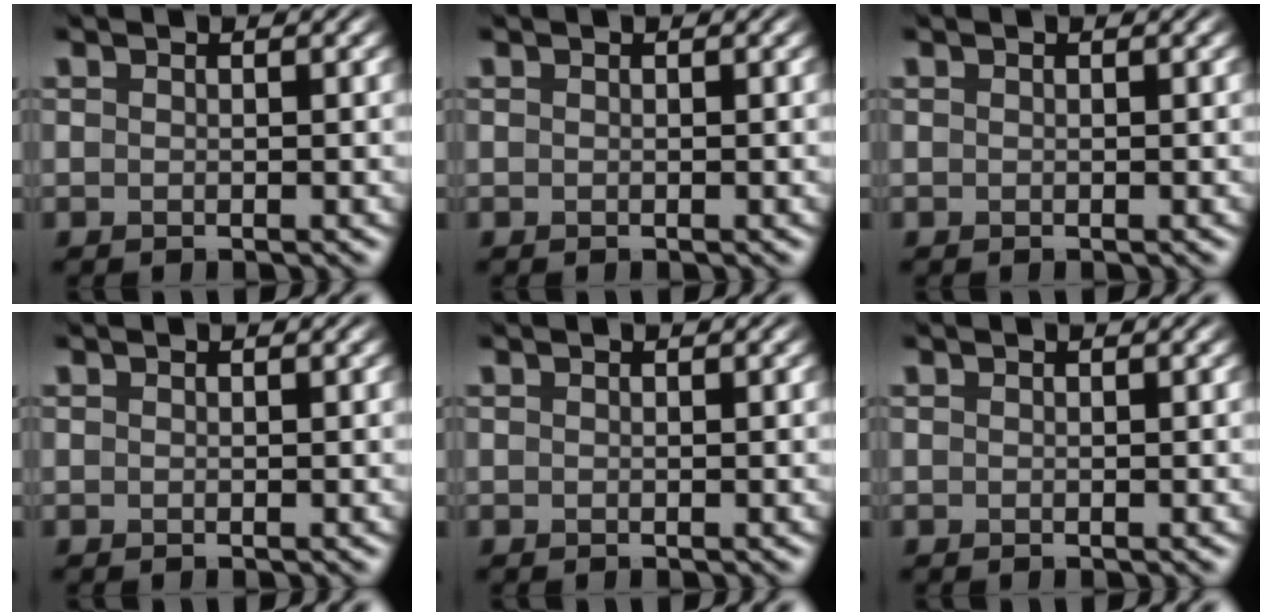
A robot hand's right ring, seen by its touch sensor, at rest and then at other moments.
{"total": 0.0}
{"total": 0.0}
{"total": 0.0}
{"total": 0.0}
{"total": 0.0}